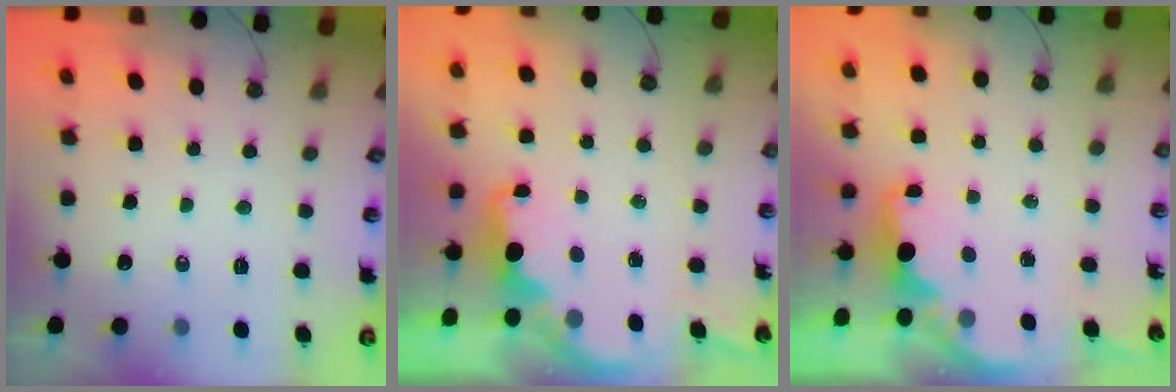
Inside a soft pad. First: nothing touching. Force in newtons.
{"total": 2.1, "press": 2.0, "slide": 0.8}
{"total": 2.2, "press": 2.1, "slide": 0.8}